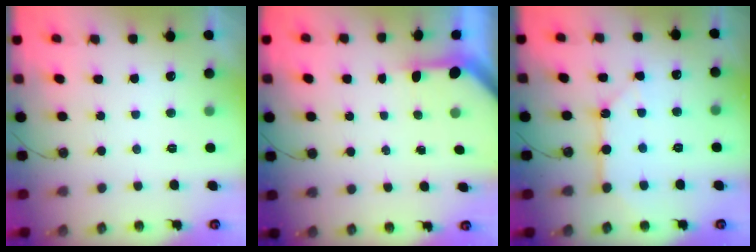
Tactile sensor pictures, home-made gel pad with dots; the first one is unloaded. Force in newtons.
{"total": 3.0, "press": 3.0, "slide": 0.2}
{"total": 10.0, "press": 10.0, "slide": 1.1}